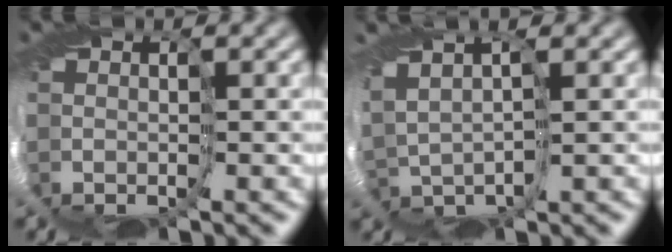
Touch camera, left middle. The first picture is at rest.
{"total": 3.6, "force": [2.3, 1.2, 2.5], "torque": [-0.082, 0.013, 0.036]}